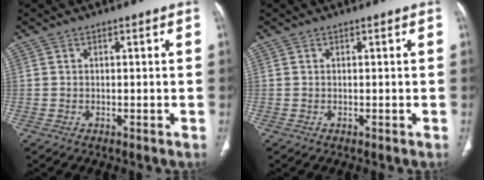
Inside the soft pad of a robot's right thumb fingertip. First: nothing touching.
{"total": 0.0}